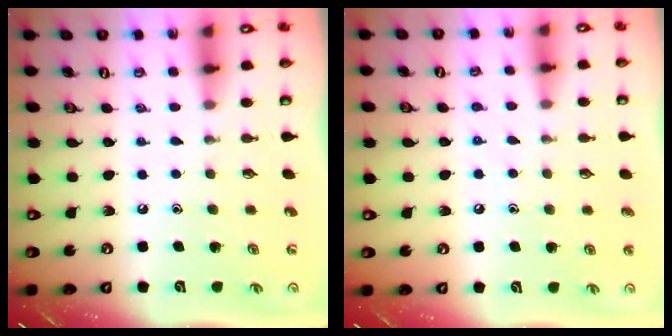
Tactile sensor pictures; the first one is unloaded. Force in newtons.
{"total": 4.6, "press": 4.5, "slide": 0.5}